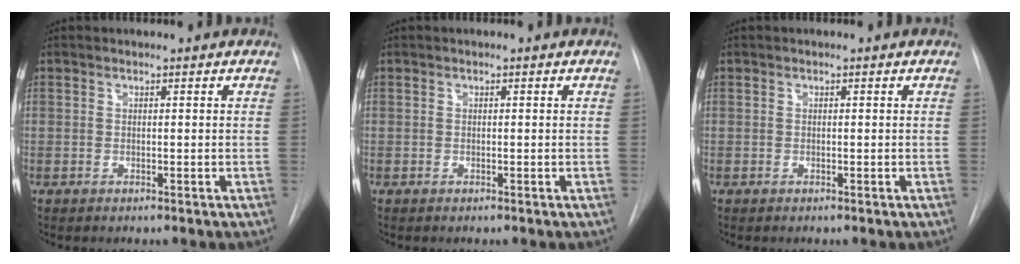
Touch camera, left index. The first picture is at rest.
{"total": 0.0}
{"total": 0.0}